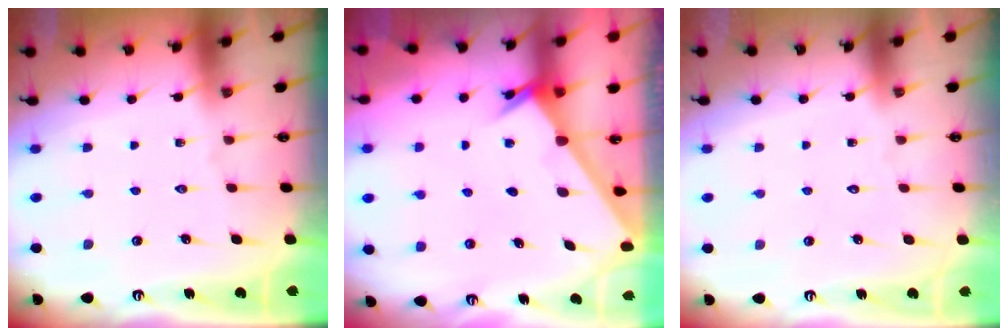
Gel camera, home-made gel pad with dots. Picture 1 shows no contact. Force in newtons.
{"total": 2.4, "press": 2.4, "slide": 0.2}
{"total": 1.8, "press": 1.8, "slide": 0.1}